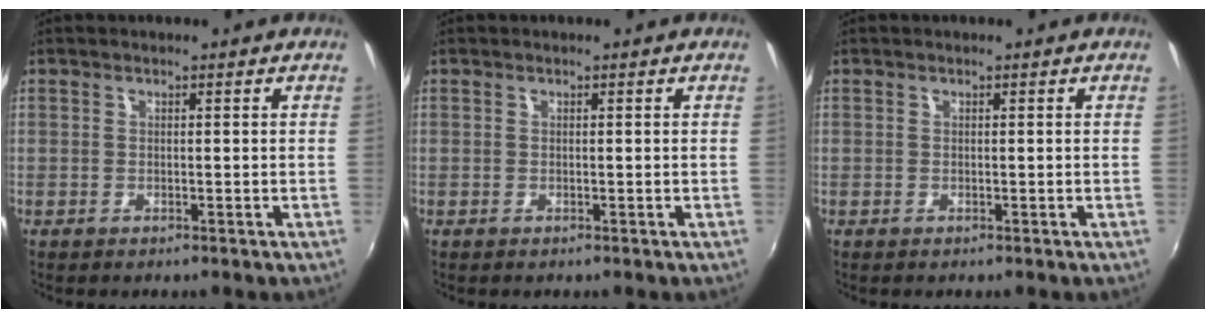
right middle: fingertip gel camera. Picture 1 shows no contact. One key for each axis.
{"total": 0.0}
{"total": 0.0}